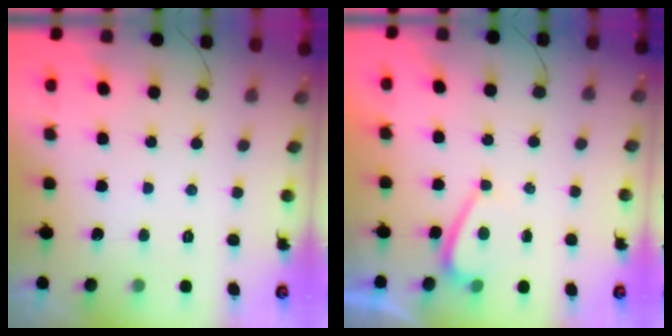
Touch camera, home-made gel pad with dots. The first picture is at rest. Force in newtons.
{"total": 1.0, "press": 0.9, "slide": 0.5}